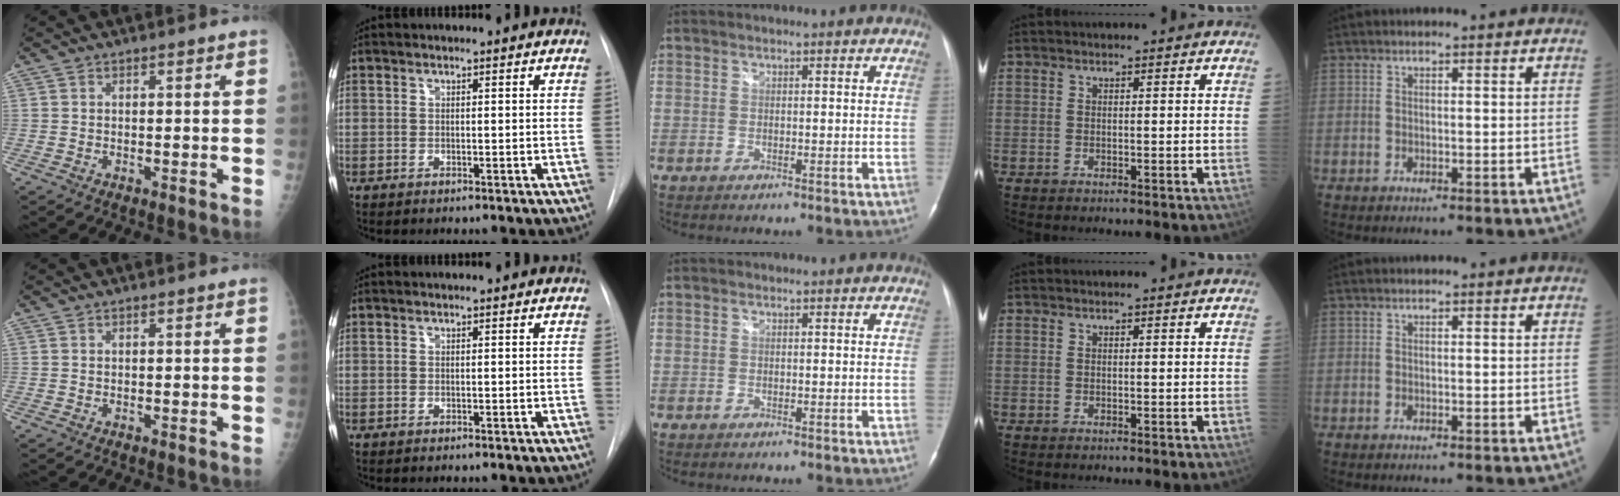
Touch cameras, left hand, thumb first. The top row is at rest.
{}